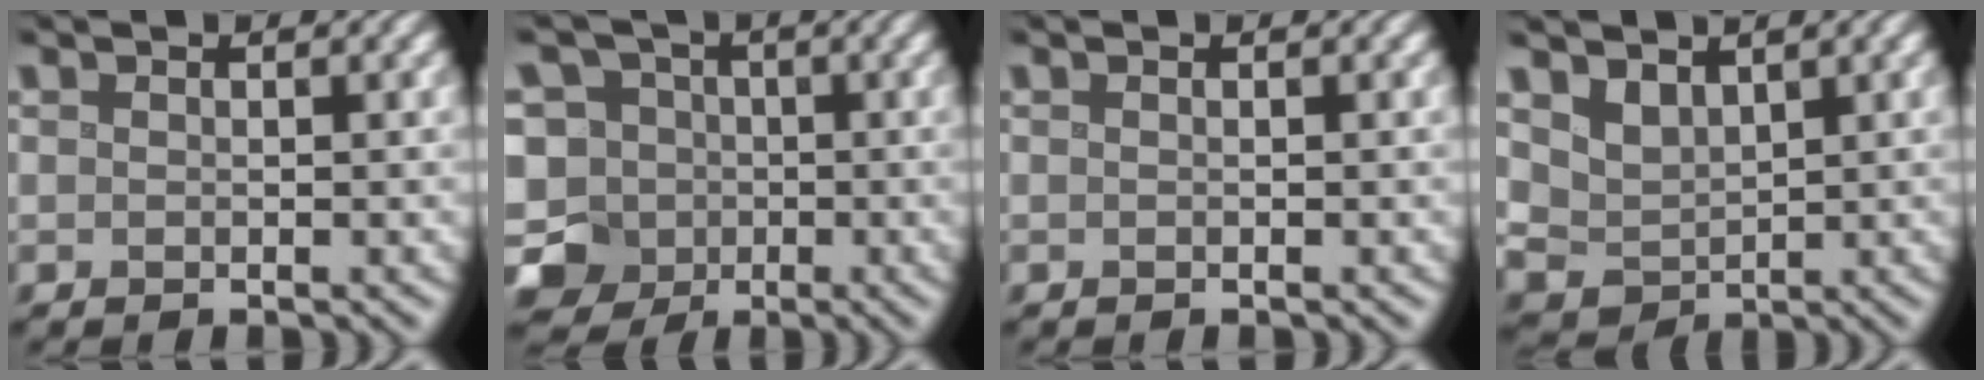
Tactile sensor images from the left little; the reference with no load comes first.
{"total": 8.1, "force": [-2.4, 7.3, 2.7], "torque": [-0.059, 0.014, -0.067]}
{"total": 0.0}
{"total": 2.9, "force": [1.6, 2.0, 1.2], "torque": [-0.032, -0.007, 0.029]}